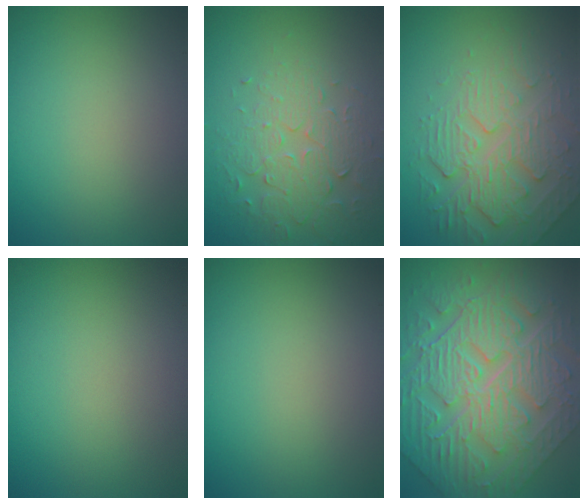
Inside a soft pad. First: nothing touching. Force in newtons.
{"total": 4.1, "press": 3.5, "slide": 2.2}
{"total": 4.3, "press": 4.0, "slide": 1.7}
{"total": 0.0}
{"total": 0.0}
{"total": 11.4, "press": 7.9, "slide": 8.3}